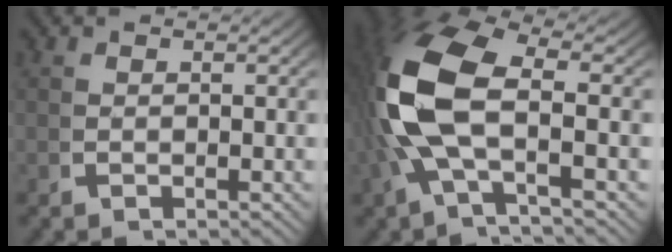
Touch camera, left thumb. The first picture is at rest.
{"total": 11.7, "force": [0.3, 6.6, 9.7], "torque": [-0.230, -0.009, 0.006]}